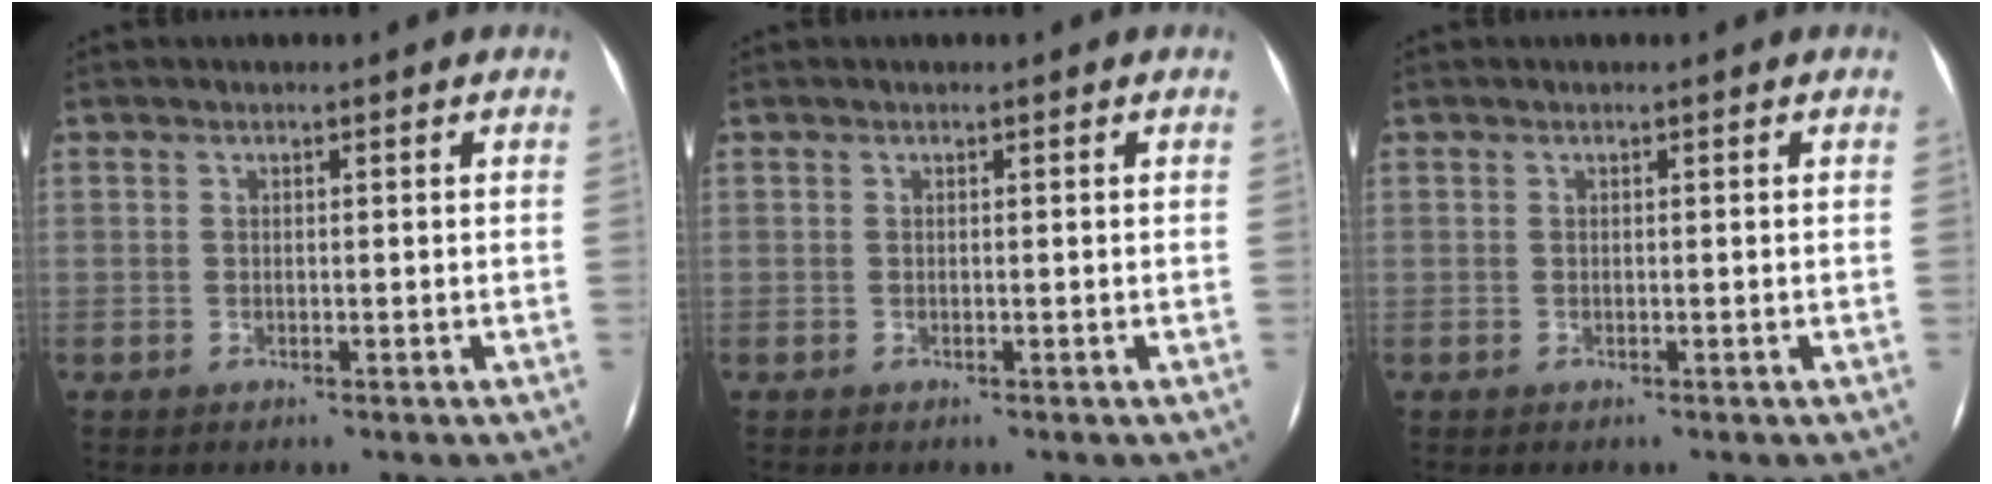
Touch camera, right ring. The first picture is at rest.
{"total": 0.0}
{"total": 0.0}